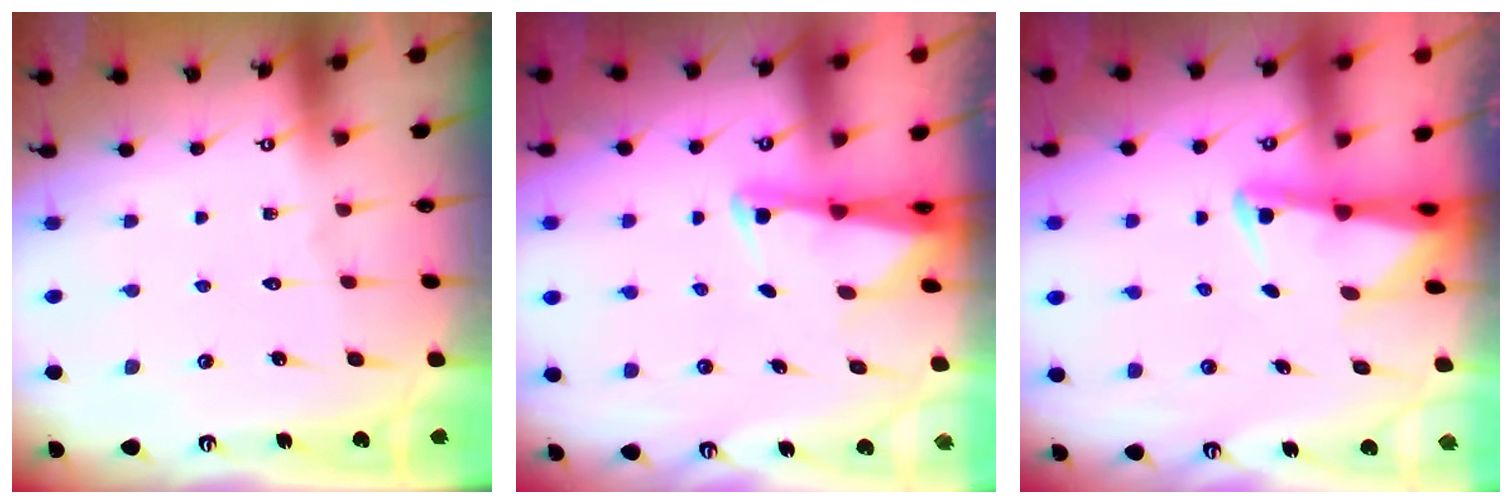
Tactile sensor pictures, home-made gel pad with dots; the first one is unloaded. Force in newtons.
{"total": 2.7, "press": 2.6, "slide": 0.5}
{"total": 2.6, "press": 2.5, "slide": 0.5}